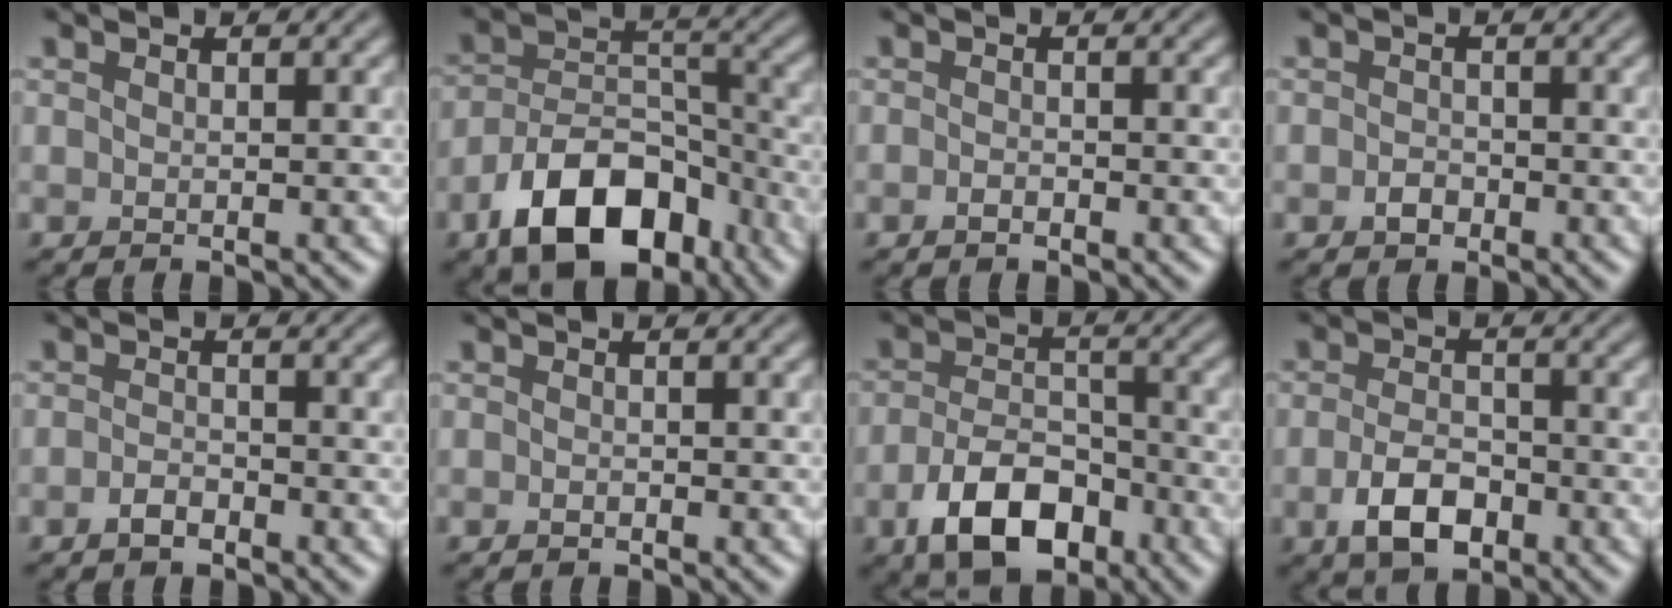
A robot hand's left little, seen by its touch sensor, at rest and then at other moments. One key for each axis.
{"total": 10.0, "fx": -5.7, "fy": 5.6, "fz": 5.9, "tx": -0.102, "ty": -0.004, "tz": -0.097}
{"total": 1.0, "fx": -0.7, "fy": 0.4, "fz": 0.5, "tx": -0.010, "ty": 0.000, "tz": -0.016}
{"total": 1.4, "fx": -0.8, "fy": 1.0, "fz": 0.7, "tx": -0.011, "ty": -0.001, "tz": -0.021}
{"total": 1.6, "fx": -1.2, "fy": 0.7, "fz": 0.8, "tx": -0.016, "ty": 0.002, "tz": -0.026}
{"total": 0.6, "fx": -0.5, "fy": 0.3, "fz": 0.3, "tx": -0.006, "ty": -0.001, "tz": -0.011}
{"total": 7.3, "fx": -3.8, "fy": 4.1, "fz": 4.7, "tx": -0.084, "ty": -0.008, "tz": -0.066}
{"total": 4.7, "fx": -2.1, "fy": 2.7, "fz": 3.3, "tx": -0.063, "ty": -0.003, "tz": -0.042}